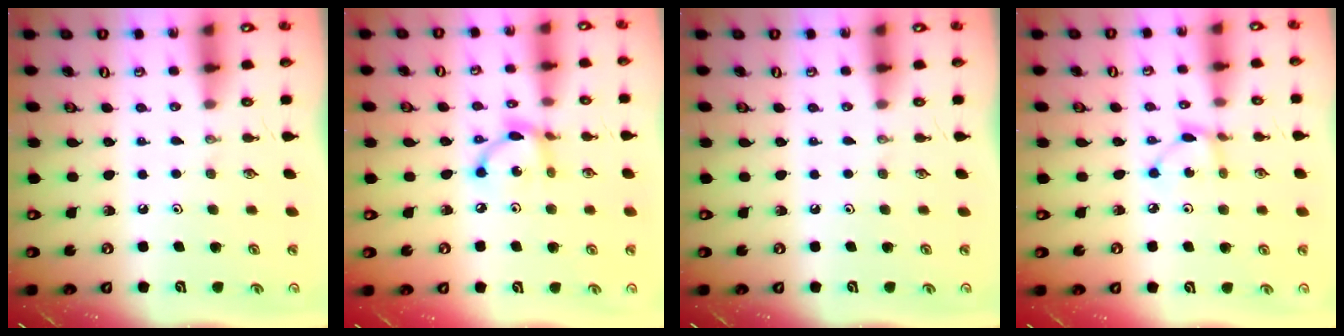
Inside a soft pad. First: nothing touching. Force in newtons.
{"total": 8.8, "press": 8.8, "slide": 0.5}
{"total": 0.0}
{"total": 2.8, "press": 2.8, "slide": 0.1}